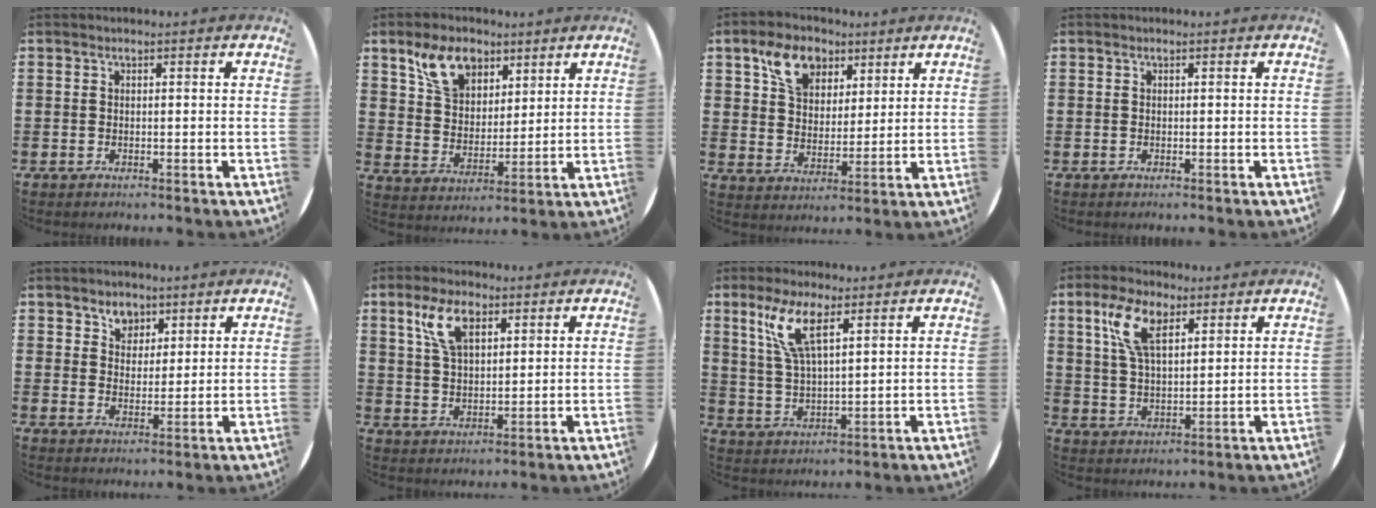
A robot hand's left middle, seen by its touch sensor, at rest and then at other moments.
{"total": 8.0, "force": [5.5, 4.6, 3.5], "torque": [-0.081, 0.001, 0.104]}
{"total": 7.6, "force": [4.8, 4.8, 3.5], "torque": [-0.072, 0.008, 0.089]}
{"total": 0.0}
{"total": 3.6, "force": [2.6, 2.4, 0.3], "torque": [-0.008, 0.004, 0.047]}
{"total": 6.7, "force": [3.7, 3.3, 4.5], "torque": [-0.092, 0.008, 0.064]}
{"total": 7.2, "force": [4.3, 1.8, 5.4], "torque": [-0.120, 0.004, 0.075]}
{"total": 7.9, "force": [4.6, 3.4, 5.4], "torque": [-0.121, 0.011, 0.082]}